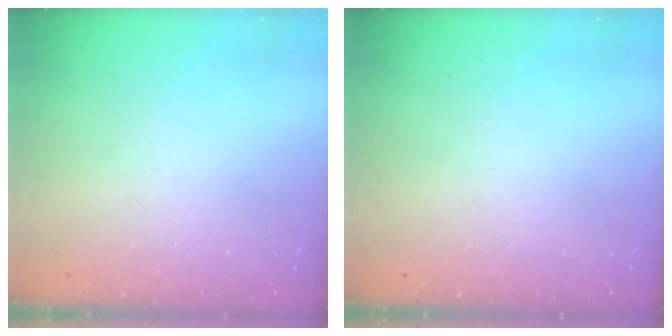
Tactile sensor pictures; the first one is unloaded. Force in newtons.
{"total": 0.0}